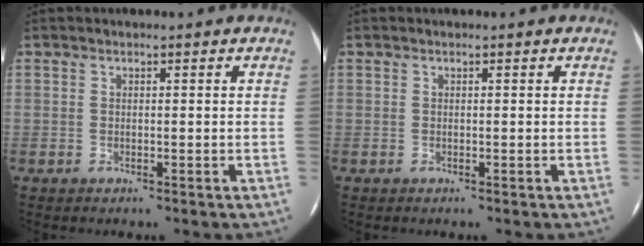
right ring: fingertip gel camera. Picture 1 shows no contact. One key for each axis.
{"total": 0.0}